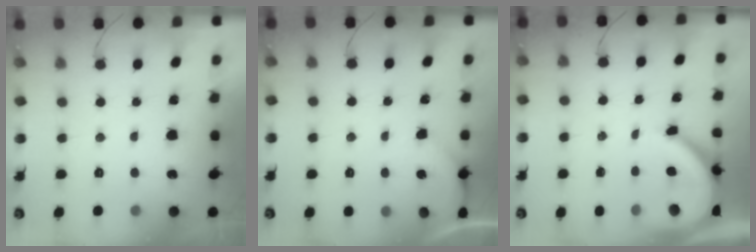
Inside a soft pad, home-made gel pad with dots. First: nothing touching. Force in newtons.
{"total": 0.0}
{"total": 8.5, "press": 8.5, "slide": 0.9}